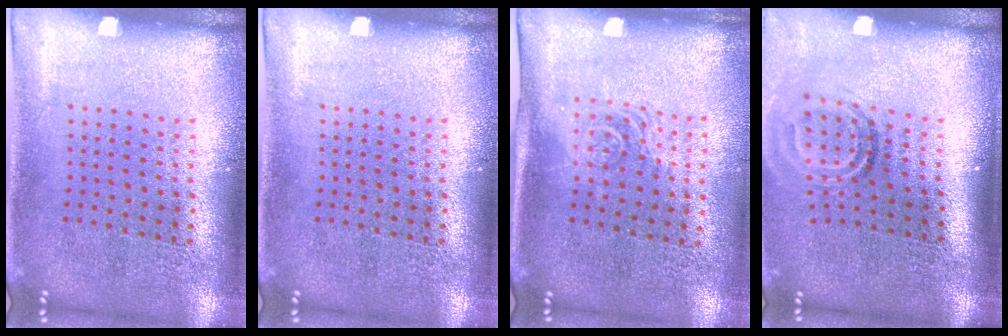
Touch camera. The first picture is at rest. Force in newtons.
{"total": 0.0}
{"total": 1.5, "press": 1.2, "slide": 0.9}
{"total": 1.9, "press": 1.2, "slide": 1.4}